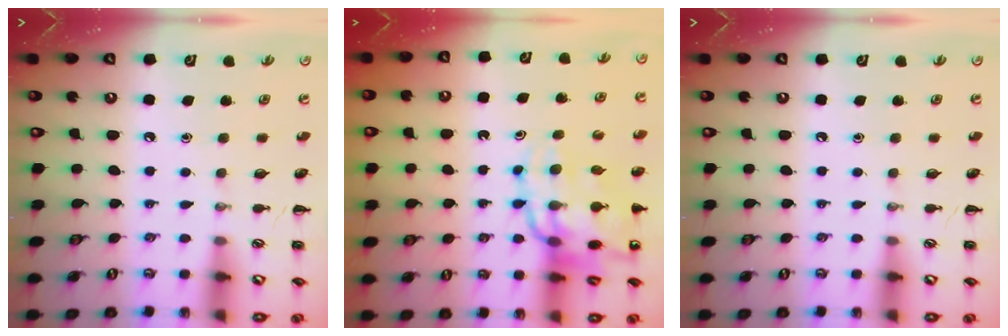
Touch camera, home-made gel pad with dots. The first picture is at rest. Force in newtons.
{"total": 17.0, "press": 16.6, "slide": 3.9}
{"total": 0.0}